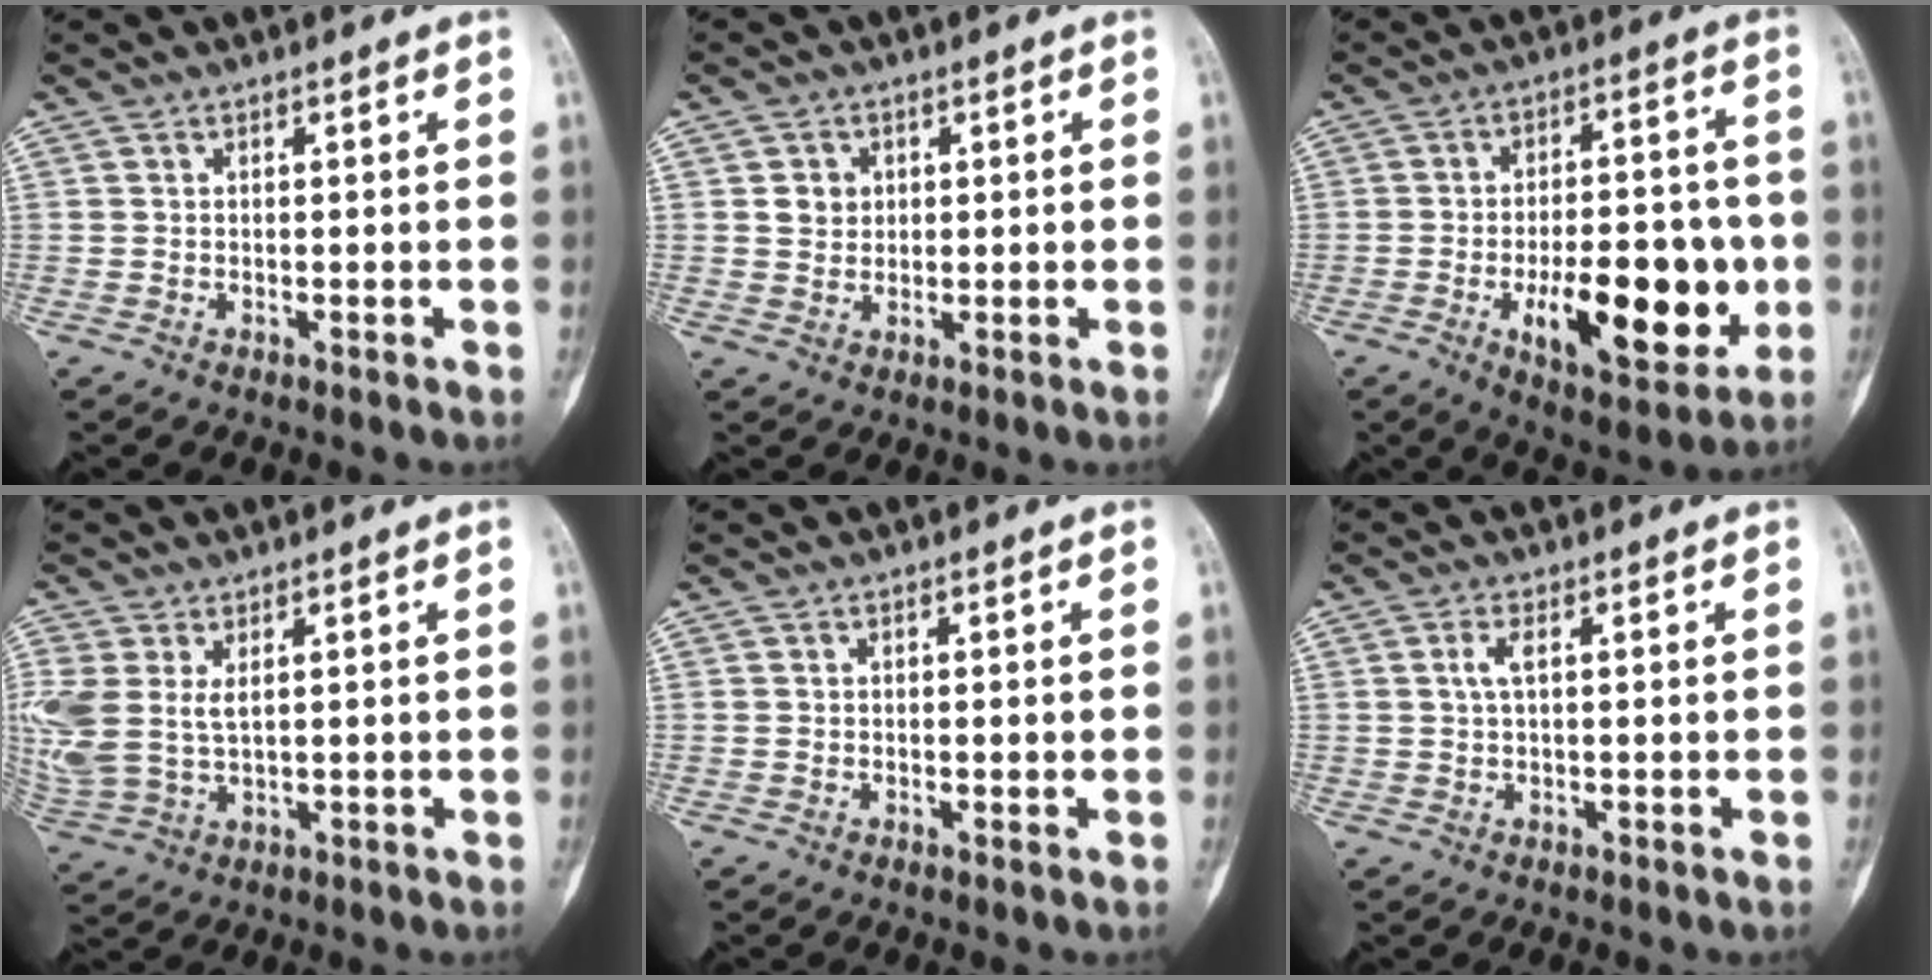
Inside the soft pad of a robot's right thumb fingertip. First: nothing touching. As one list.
[{"total": 3.5, "force": [0.9, 3.1, 1.3], "torque": [-0.004, -0.001, 0.015]}, {"total": 19.6, "force": [-4.6, 8.6, 17.0], "torque": [-0.215, 0.011, -0.059]}, {"total": 10.0, "force": [2.3, 5.9, 7.7], "torque": [-0.196, 0.002, 0.062]}, {"total": 0.5, "force": [0.0, 0.2, 0.5], "torque": [-0.004, -0.001, 0.001]}, {"total": 2.2, "force": [0.5, 0.8, 2.0], "torque": [-0.049, 0.005, 0.014]}]